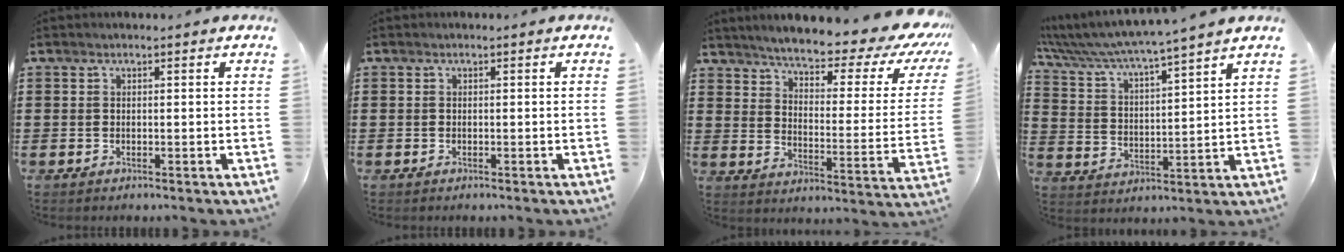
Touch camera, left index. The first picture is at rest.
{"total": 0.0}
{"total": 6.1, "force": [5.2, 0.4, 3.1], "torque": [-0.069, -0.045, 0.081]}
{"total": 4.9, "force": [4.5, -1.0, 1.7], "torque": [-0.055, -0.038, 0.070]}